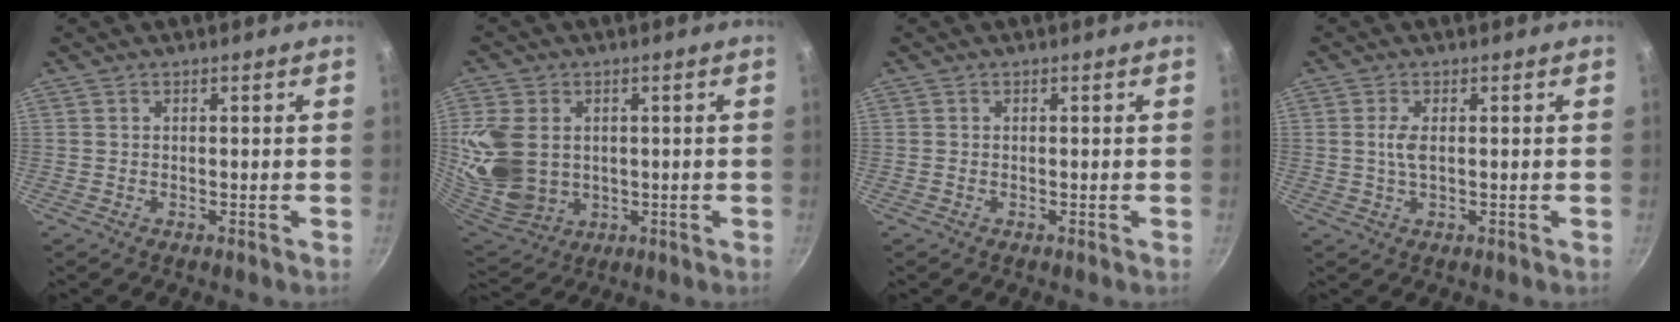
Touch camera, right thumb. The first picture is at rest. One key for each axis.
{"total": 15.7, "fx": 1.6, "fy": 12.0, "fz": 10.0, "tx": -0.215, "ty": -0.019, "tz": 0.048}
{"total": 0.0}
{"total": 2.7, "fx": 0.3, "fy": 1.0, "fz": 2.5, "tx": -0.055, "ty": 0.000, "tz": 0.003}